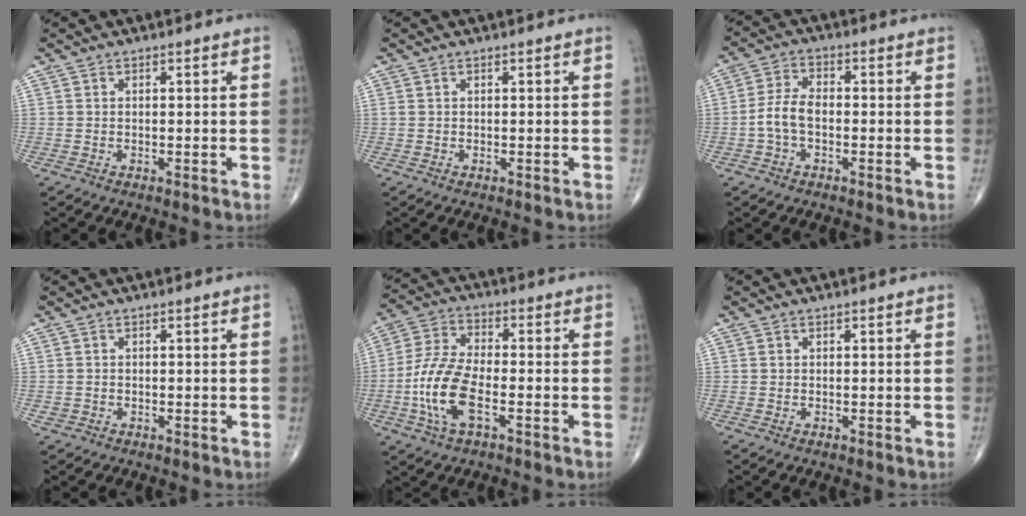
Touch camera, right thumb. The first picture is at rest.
{"total": 0.5, "force": [0.2, 0.2, 0.4], "torque": [-0.012, 0.010, 0.007]}
{"total": 5.4, "force": [-1.3, 3.0, 4.3], "torque": [-0.089, 0.020, -0.032]}
{"total": 0.8, "force": [-0.2, 0.8, 0.1], "torque": [0.001, 0.002, -0.002]}
{"total": 11.8, "force": [-3.5, 5.0, 10.1], "torque": [-0.219, 0.015, -0.072]}
{"total": 0.0}